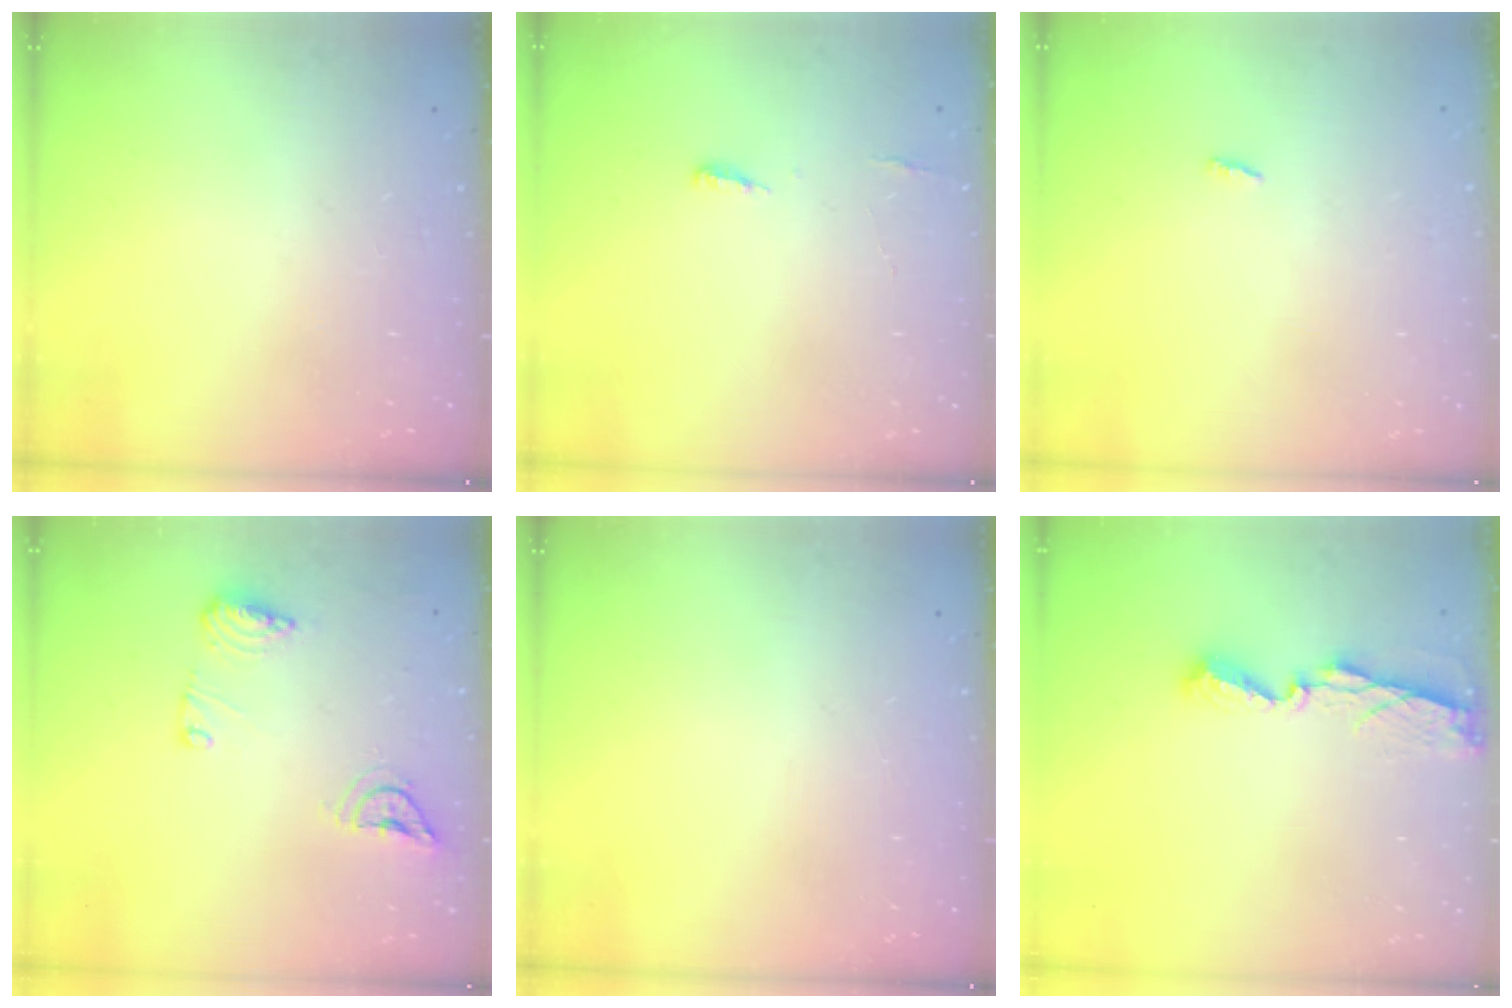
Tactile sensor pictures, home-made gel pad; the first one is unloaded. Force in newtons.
{"total": 3.7, "press": 3.5, "slide": 1.2}
{"total": 1.9, "press": 1.9, "slide": 0.2}
{"total": 9.7, "press": 9.7, "slide": 0.3}
{"total": 0.0}
{"total": 7.2, "press": 7.2, "slide": 0.5}